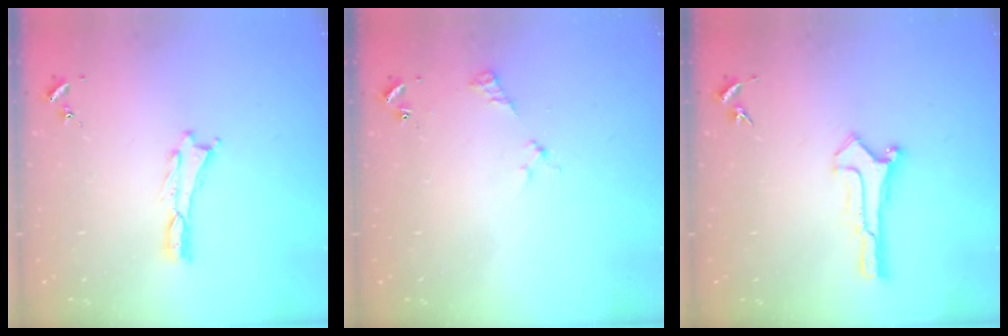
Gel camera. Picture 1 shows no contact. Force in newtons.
{"total": 2.5, "press": 2.5, "slide": 0.3}
{"total": 0.0}